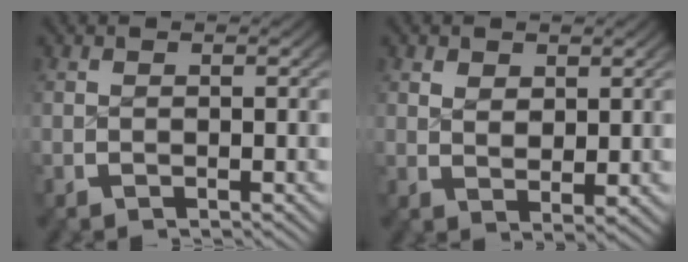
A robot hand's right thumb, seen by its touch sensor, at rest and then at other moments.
{"total": 2.1, "force": [1.2, 1.1, 1.3], "torque": [-0.020, -0.011, 0.032]}